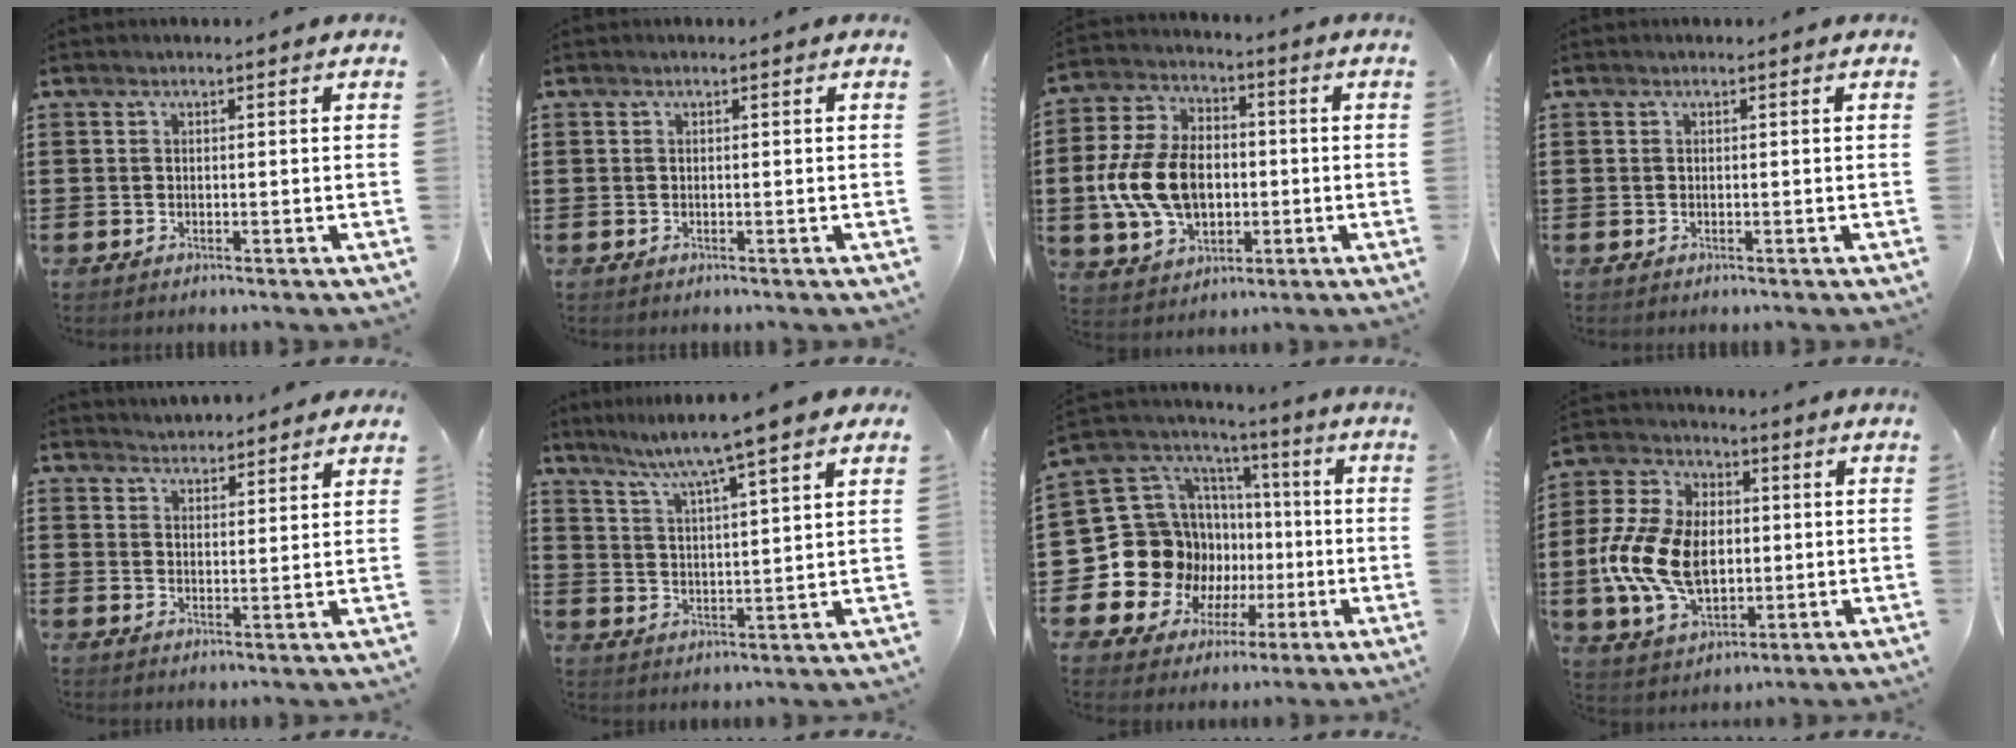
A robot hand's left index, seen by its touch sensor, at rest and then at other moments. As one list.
[{"total": 0.0}, {"total": 11.9, "force": [-1.2, 8.6, 8.2], "torque": [-0.199, 0.015, -0.021]}, {"total": 0.0}, {"total": 3.2, "force": [3.2, 0.3, -0.2], "torque": [-0.004, -0.010, 0.060]}, {"total": 6.1, "force": [5.0, -0.9, 3.3], "torque": [-0.086, -0.030, 0.079]}, {"total": 17.1, "force": [-2.6, 16.1, 5.1], "torque": [-0.150, -0.038, 0.002]}, {"total": 13.3, "force": [-1.5, 8.9, 9.7], "torque": [-0.235, 0.010, -0.028]}]